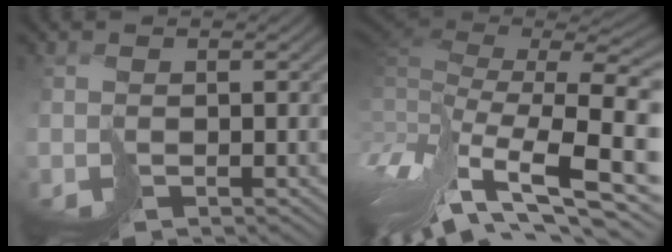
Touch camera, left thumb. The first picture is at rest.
{"total": 16.2, "force": [-2.8, 5.5, 15.0], "torque": [-0.307, 0.000, -0.039]}